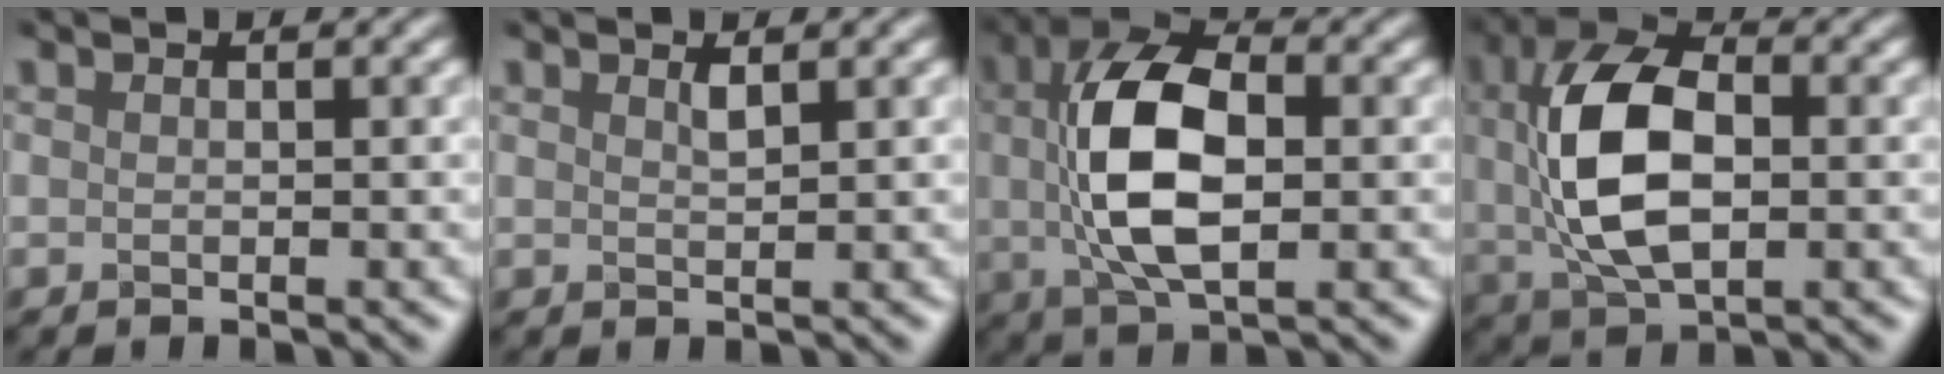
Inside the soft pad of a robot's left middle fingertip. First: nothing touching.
{"total": 1.5, "force": [0.2, -1.2, -1.0], "torque": [-0.008, -0.005, 0.022]}
{"total": 7.6, "force": [0.1, 3.5, 6.7], "torque": [-0.162, 0.003, 0.021]}
{"total": 8.0, "force": [0.1, 4.4, 6.7], "torque": [-0.164, 0.000, 0.022]}